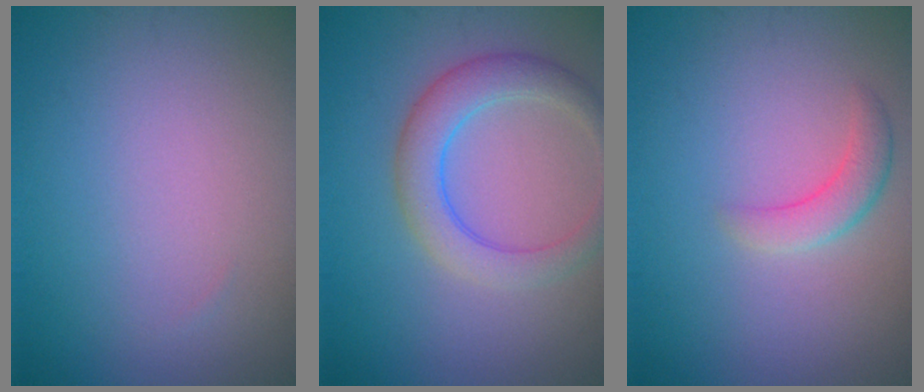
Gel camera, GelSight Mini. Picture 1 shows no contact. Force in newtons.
{"total": 4.2, "press": 4.2, "slide": 0.1}
{"total": 2.1, "press": 2.1, "slide": 0.2}